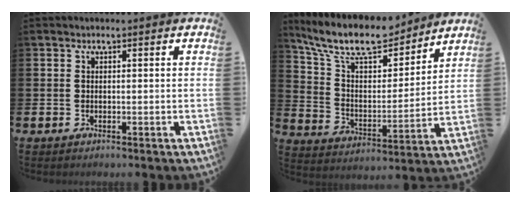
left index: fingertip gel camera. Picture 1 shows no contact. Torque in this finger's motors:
{"motor_torque": [0.28, -0.50, 0.92, 0.21]}